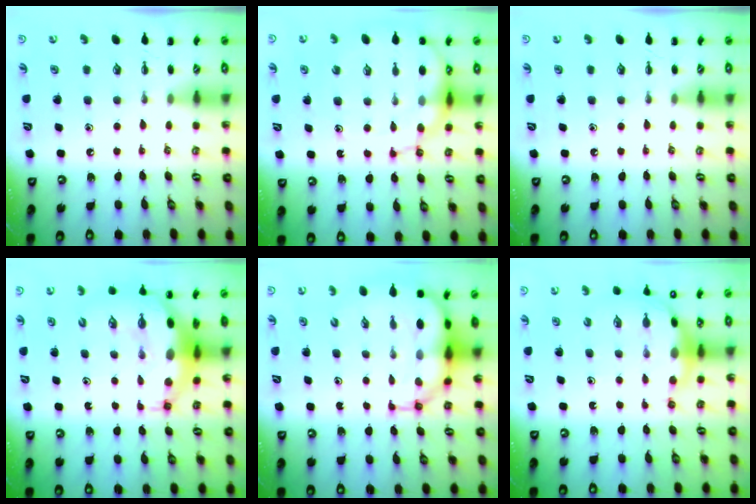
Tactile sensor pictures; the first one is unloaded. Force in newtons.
{"total": 13.5, "press": 13.1, "slide": 3.1}
{"total": 0.0}
{"total": 9.7, "press": 9.5, "slide": 2.2}
{"total": 9.9, "press": 9.4, "slide": 2.9}
{"total": 8.4, "press": 8.3, "slide": 1.4}